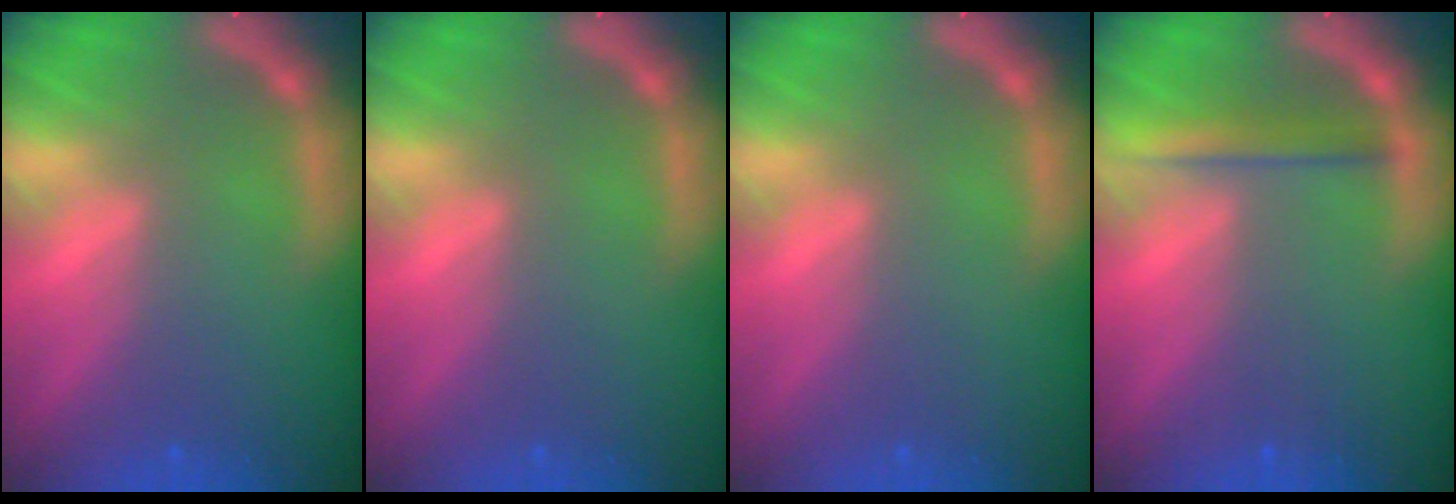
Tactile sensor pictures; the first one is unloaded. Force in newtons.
{"total": 0.0}
{"total": 0.0}
{"total": 2.5}